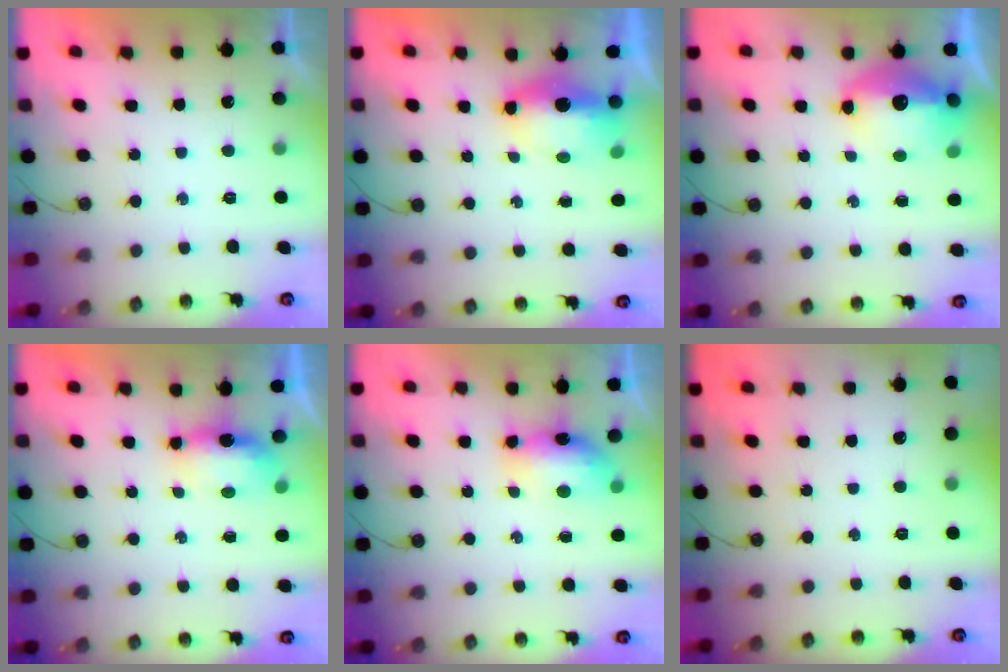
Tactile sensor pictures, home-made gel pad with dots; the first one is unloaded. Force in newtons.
{"total": 15.3, "press": 9.2, "slide": 12.2}
{"total": 14.6, "press": 14.5, "slide": 1.2}
{"total": 15.3, "press": 8.5, "slide": 12.7}
{"total": 7.3, "press": 7.3, "slide": 0.7}
{"total": 0.0}